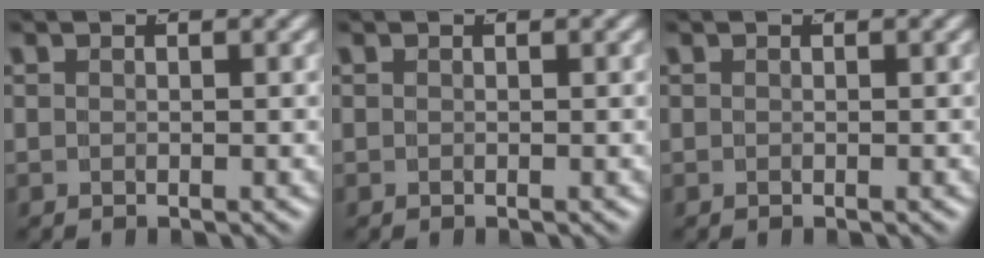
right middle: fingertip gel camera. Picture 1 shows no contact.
{"total": 0.0}
{"total": 0.0}